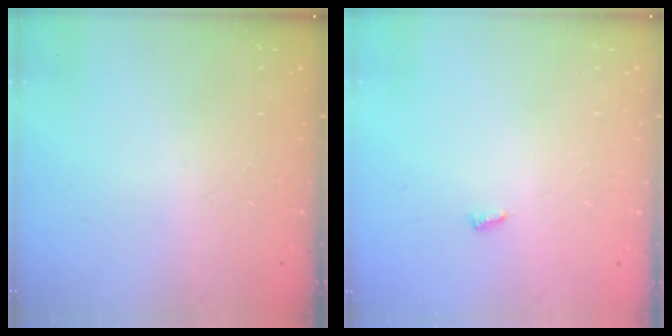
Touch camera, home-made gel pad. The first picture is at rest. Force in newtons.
{"total": 2.8, "press": 2.8, "slide": 0.4}